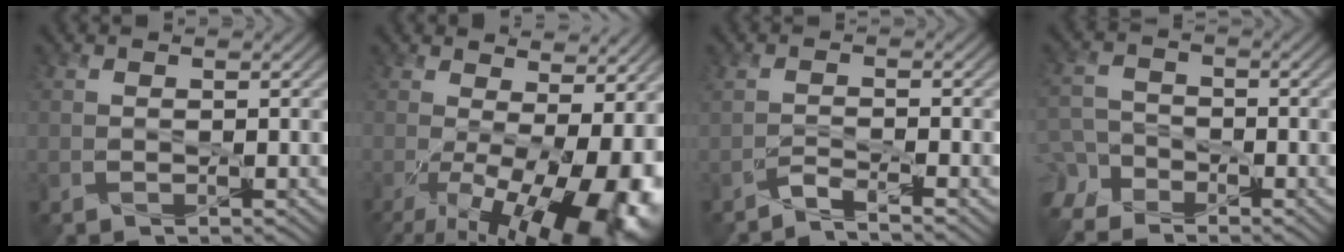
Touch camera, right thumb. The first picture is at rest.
{"total": 17.0, "force": [-3.8, 7.4, 14.9], "torque": [-0.206, -0.041, -0.022]}
{"total": 1.8, "force": [-1.7, 0.0, 0.8], "torque": [-0.012, 0.004, -0.043]}
{"total": 5.5, "force": [-4.2, 3.1, 1.7], "torque": [-0.045, -0.010, -0.093]}